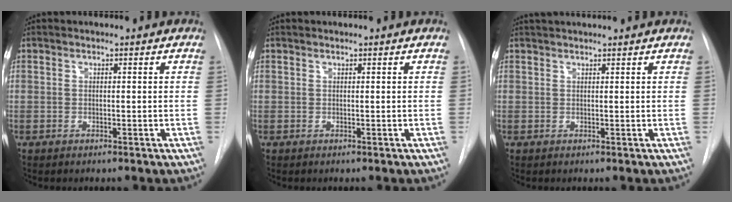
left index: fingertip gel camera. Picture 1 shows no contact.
{"total": 0.0}
{"total": 4.4, "force": [4.1, 0.0, 1.6], "torque": [-0.020, 0.032, 0.058]}